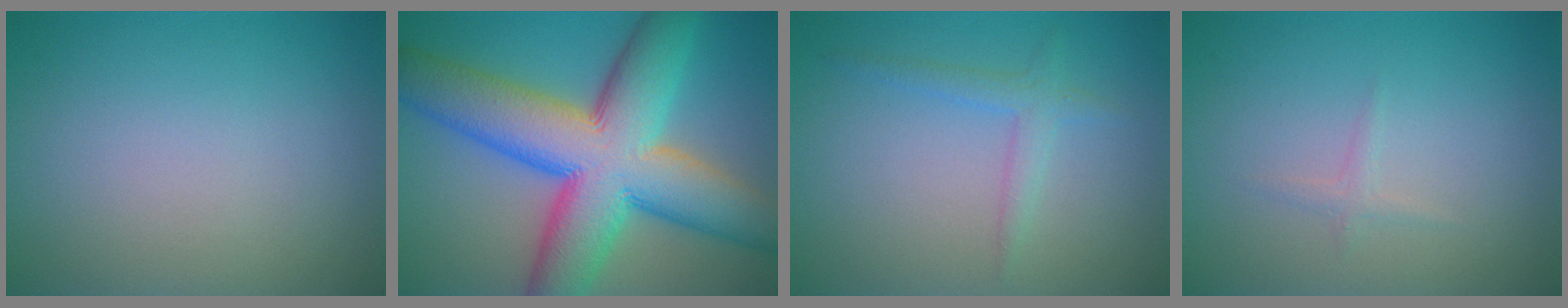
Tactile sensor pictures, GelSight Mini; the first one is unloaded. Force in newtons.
{"total": 14.6, "press": 14.6, "slide": 0.4}
{"total": 1.9, "press": 1.9, "slide": 0.1}
{"total": 0.8, "press": 0.8, "slide": 0.0}